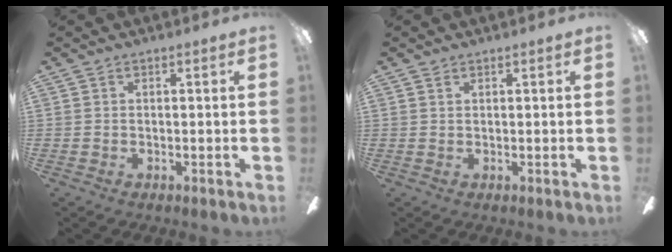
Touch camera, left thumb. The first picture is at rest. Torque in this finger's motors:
{"motor_torque": [-0.11, -0.19, -0.22, 0.01, -0.02]}